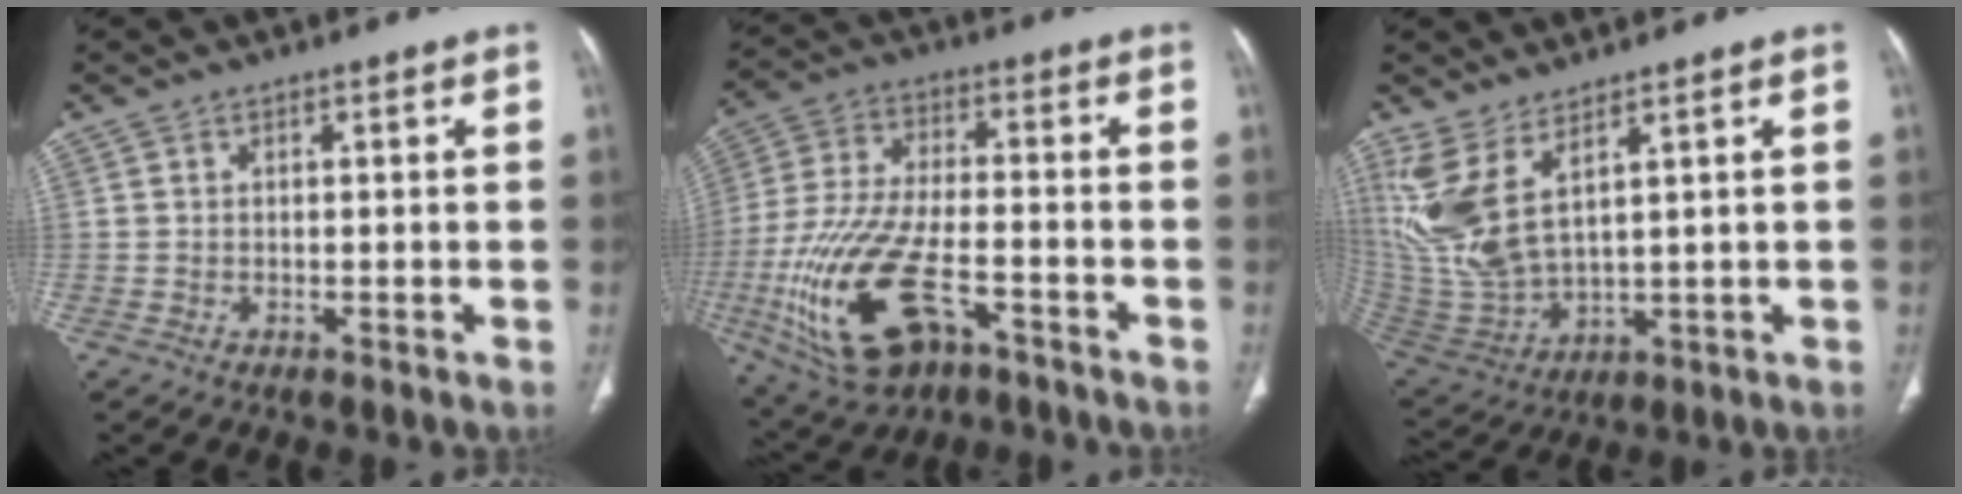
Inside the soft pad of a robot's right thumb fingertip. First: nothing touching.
{"total": 19.8, "force": [-8.2, 9.0, 15.5], "torque": [-0.342, 0.016, -0.139]}
{"total": 11.8, "force": [5.8, 4.6, 9.2], "torque": [-0.214, -0.035, 0.144]}